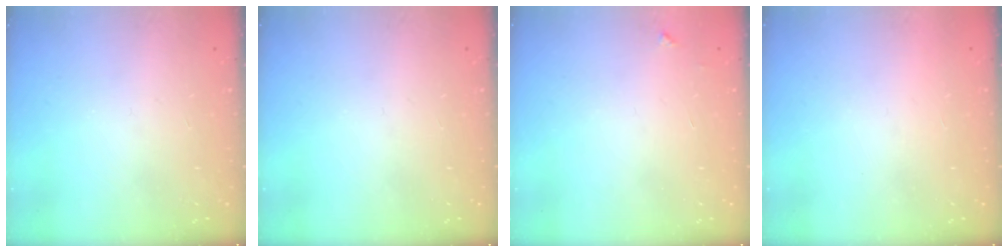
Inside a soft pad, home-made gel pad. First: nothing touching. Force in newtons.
{"total": 0.0}
{"total": 3.3, "press": 3.3, "slide": 0.4}
{"total": 1.5, "press": 1.5, "slide": 0.1}